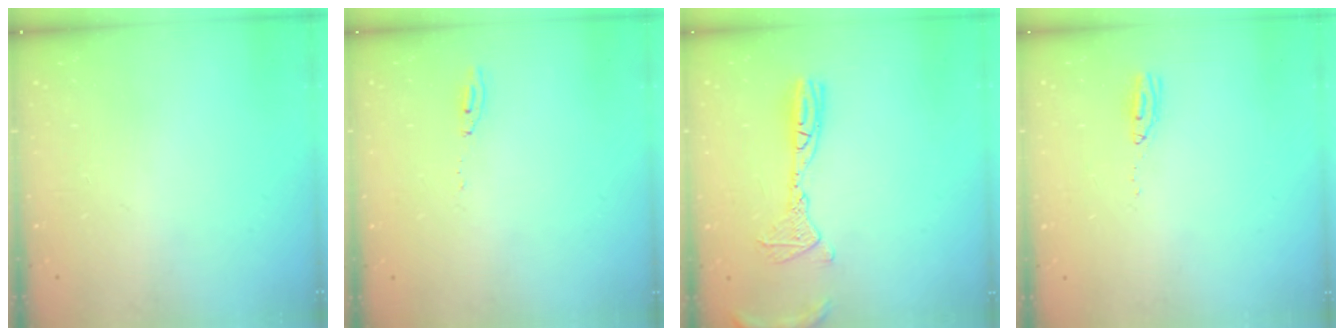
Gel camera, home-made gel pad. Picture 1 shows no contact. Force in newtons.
{"total": 4.8, "press": 4.8, "slide": 0.6}
{"total": 14.6, "press": 12.8, "slide": 7.1}
{"total": 9.3, "press": 5.1, "slide": 7.7}